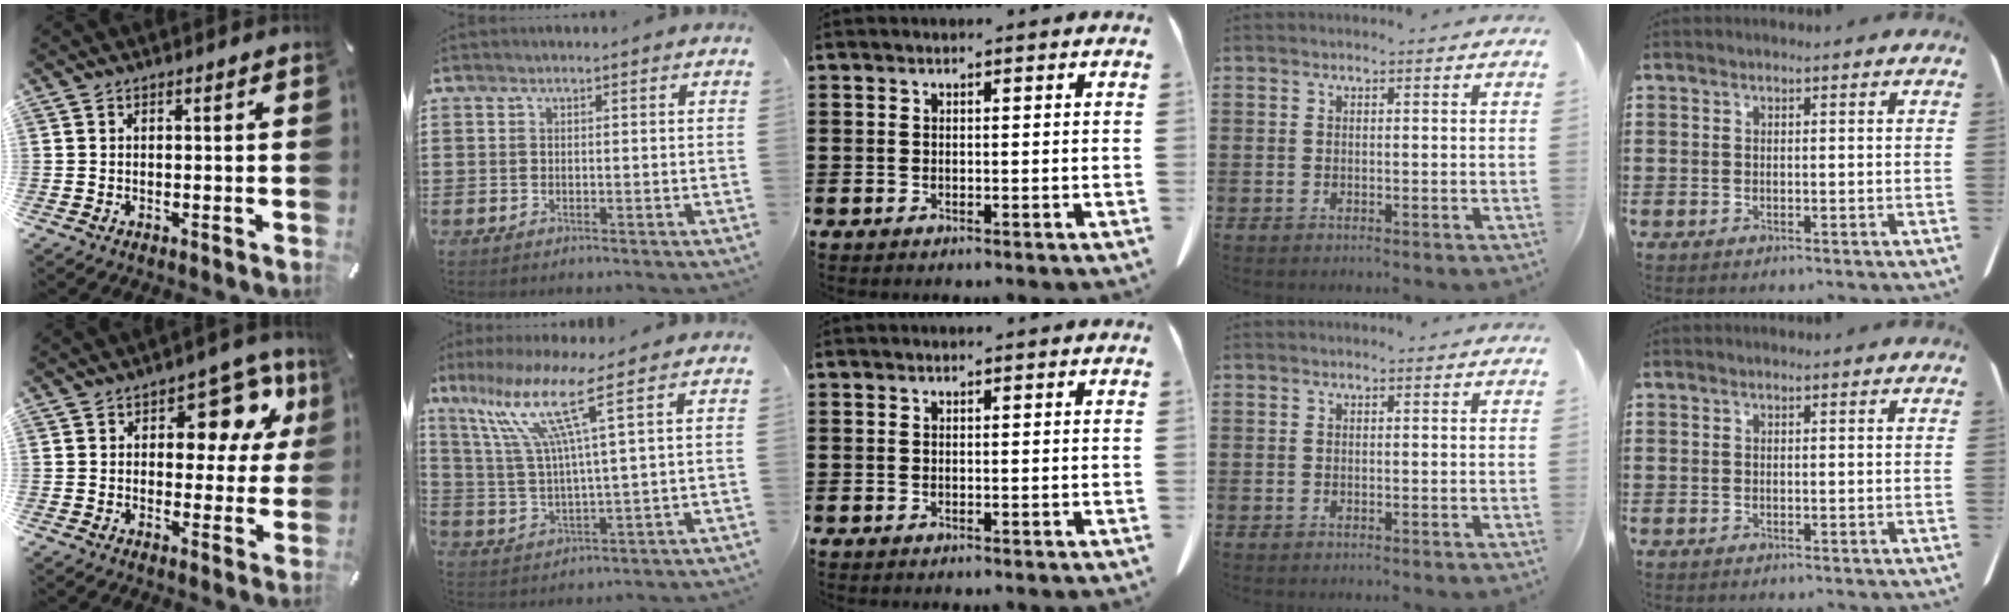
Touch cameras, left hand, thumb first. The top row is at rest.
{"thumb": {"total": 13.8, "force": [6.2, 8.3, 9.1], "torque": [-0.113, -0.034, 0.105]}, "index": {"total": 11.4, "force": [6.4, 0.1, 9.5], "torque": [-0.216, -0.026, 0.099]}}